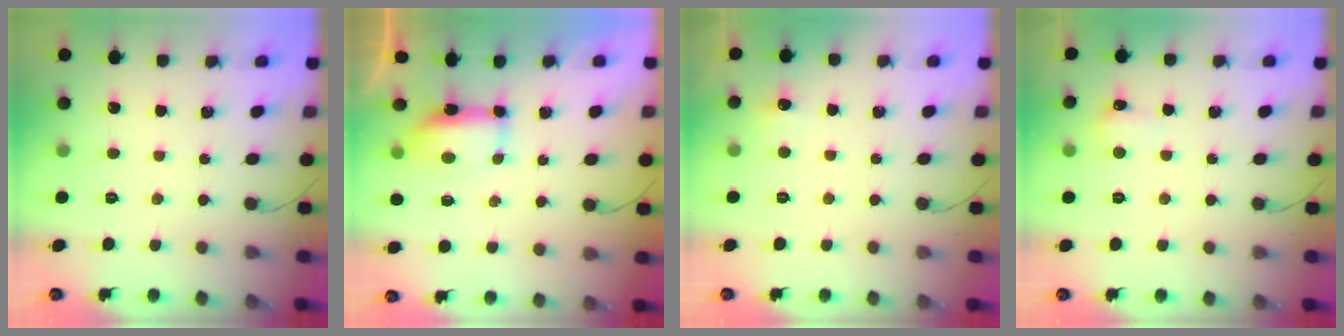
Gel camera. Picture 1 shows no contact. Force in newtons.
{"total": 7.2, "press": 7.2, "slide": 0.4}
{"total": 5.0, "press": 4.8, "slide": 1.5}
{"total": 6.0, "press": 5.9, "slide": 1.3}